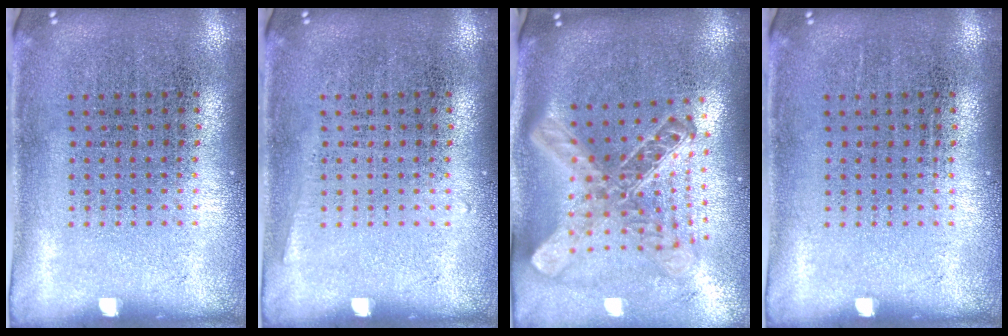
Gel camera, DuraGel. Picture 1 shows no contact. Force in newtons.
{"total": 0.5, "press": 0.5, "slide": 0.1}
{"total": 2.8, "press": 2.0, "slide": 1.9}
{"total": 0.0}